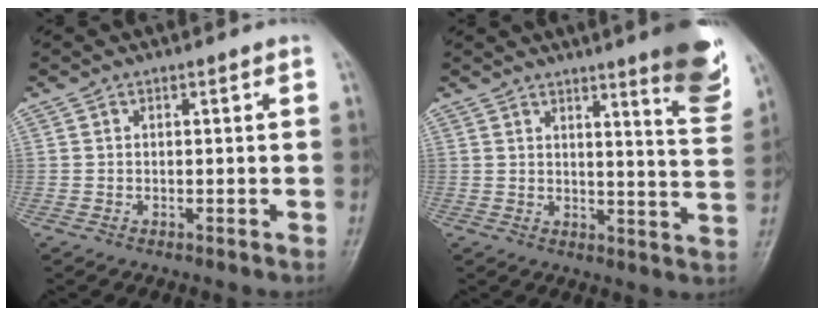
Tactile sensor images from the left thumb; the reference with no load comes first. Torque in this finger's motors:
{"motor_torque": [1.89, 0.66, 0.92, -1.02, 0.21]}